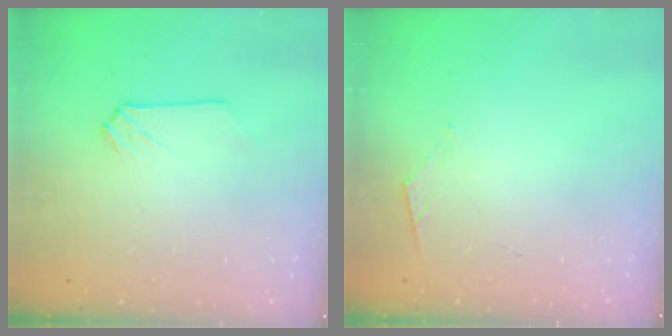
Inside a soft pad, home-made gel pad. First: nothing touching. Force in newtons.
{"total": 3.6, "press": 3.5, "slide": 0.5}